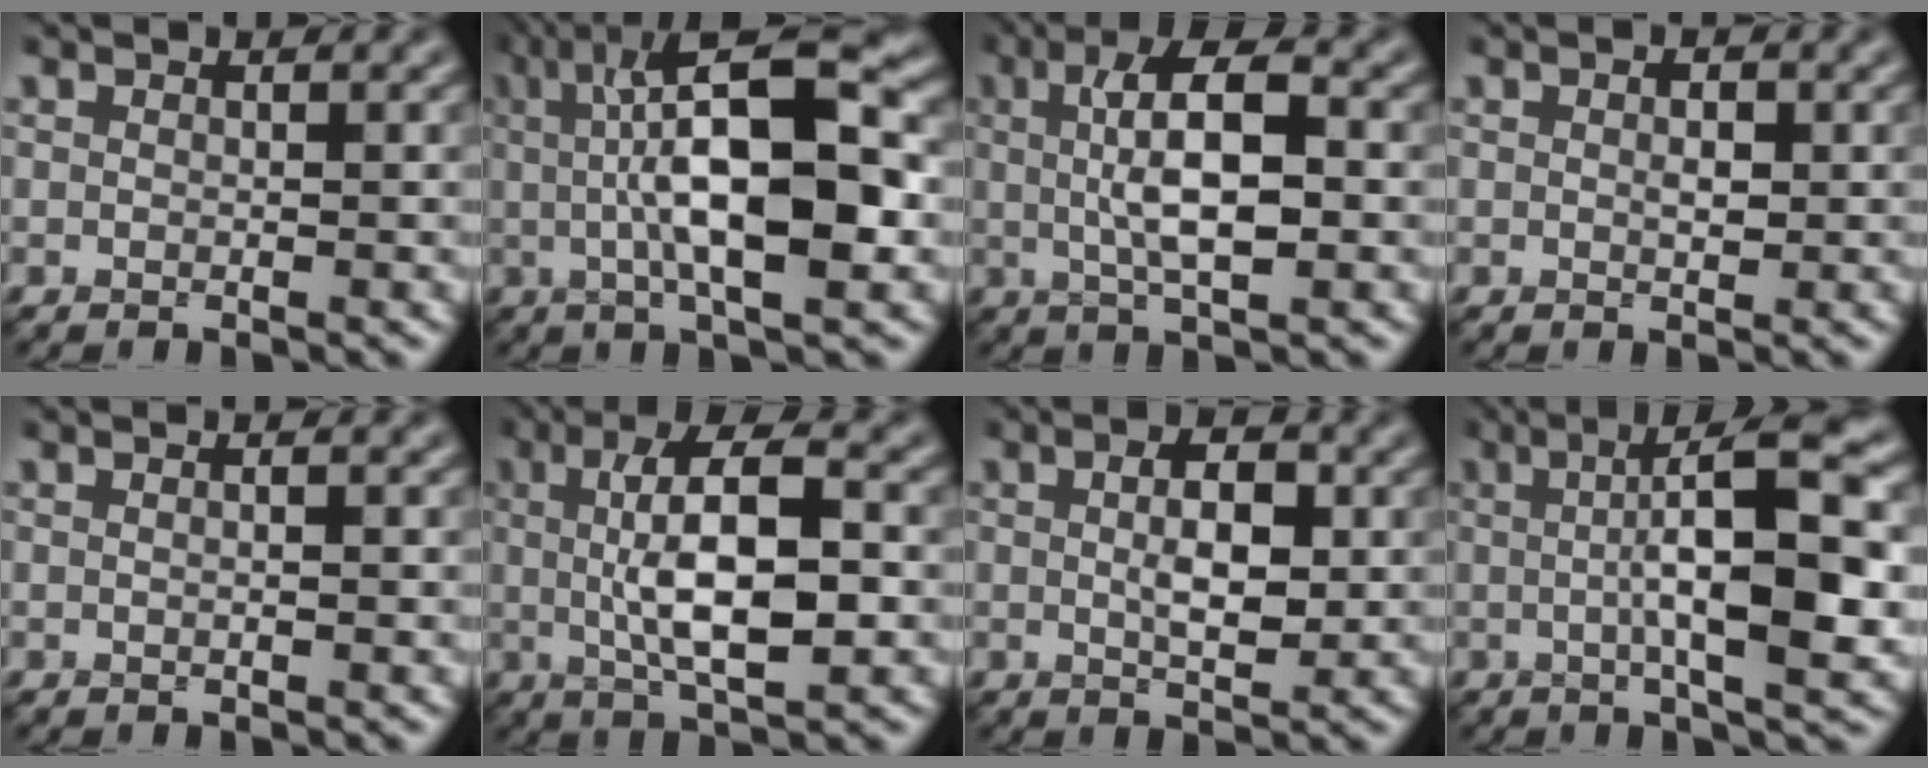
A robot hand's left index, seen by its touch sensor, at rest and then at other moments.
{"total": 12.3, "force": [1.1, 3.6, 11.7], "torque": [-0.175, 0.021, 0.011]}
{"total": 7.3, "force": [0.8, 2.3, 6.8], "torque": [-0.114, 0.011, 0.008]}
{"total": 1.4, "force": [0.2, 0.6, 1.2], "torque": [-0.022, 0.001, 0.002]}
{"total": 1.2, "force": [0.2, 0.4, 1.1], "torque": [-0.006, -0.009, -0.002]}
{"total": 9.1, "force": [0.6, 2.9, 8.6], "torque": [-0.137, 0.011, 0.005]}
{"total": 4.3, "force": [0.4, 1.9, 3.8], "torque": [-0.069, 0.001, 0.006]}
{"total": 10.9, "force": [0.6, 2.5, 10.6], "torque": [-0.142, 0.010, 0.005]}